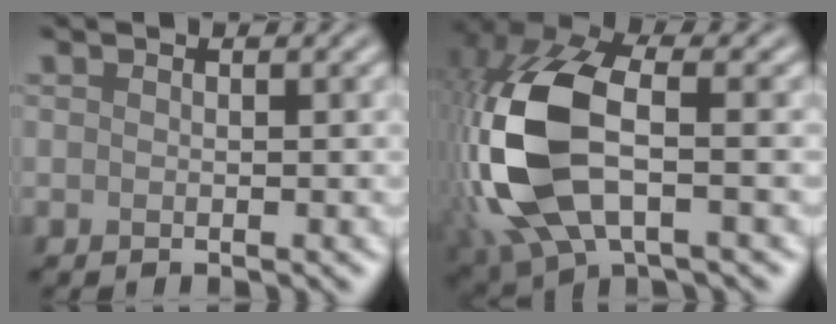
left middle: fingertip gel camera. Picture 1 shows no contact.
{"total": 12.6, "force": [-1.2, 6.3, 10.9], "torque": [-0.279, 0.004, -0.031]}